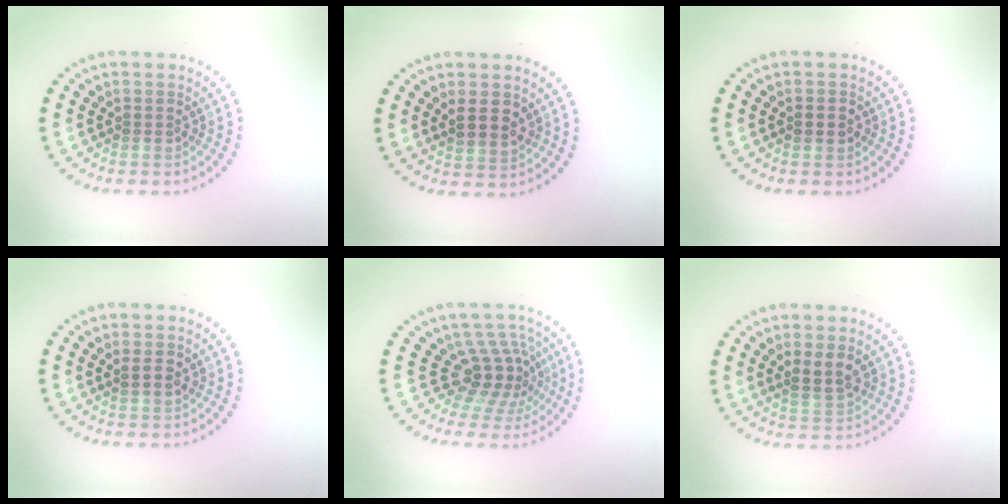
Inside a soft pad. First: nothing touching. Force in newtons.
{"total": 2.5, "press": 2.4, "slide": 0.8}
{"total": 1.6, "press": 1.6, "slide": 0.3}
{"total": 0.8, "press": 0.7, "slide": 0.4}
{"total": 4.1, "press": 2.9, "slide": 2.9}
{"total": 2.6, "press": 2.4, "slide": 0.8}